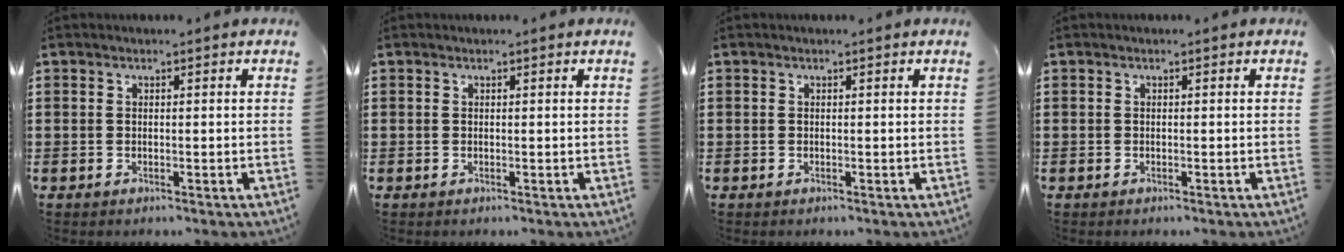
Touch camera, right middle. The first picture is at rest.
{"total": 0.0}
{"total": 0.0}
{"total": 0.0}